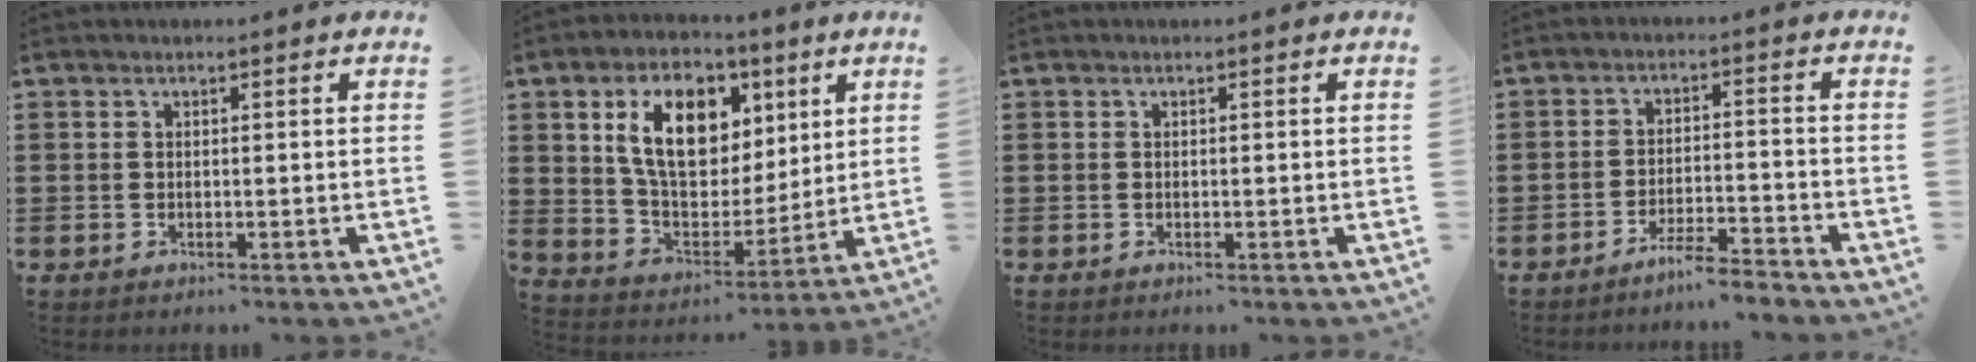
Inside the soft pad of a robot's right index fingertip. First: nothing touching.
{"total": 12.7, "force": [4.8, 8.0, 8.6], "torque": [-0.179, 0.011, 0.087]}
{"total": 0.0}
{"total": 4.5, "force": [-4.2, 0.0, 1.6], "torque": [-0.034, -0.001, -0.083]}